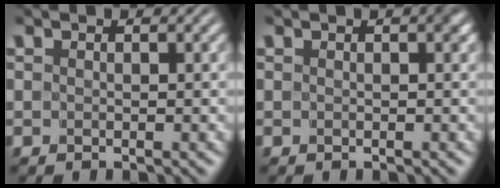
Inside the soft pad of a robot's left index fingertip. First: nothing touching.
{"total": 0.7, "force": [0.2, 0.3, 0.6], "torque": [-0.006, 0.002, 0.002]}